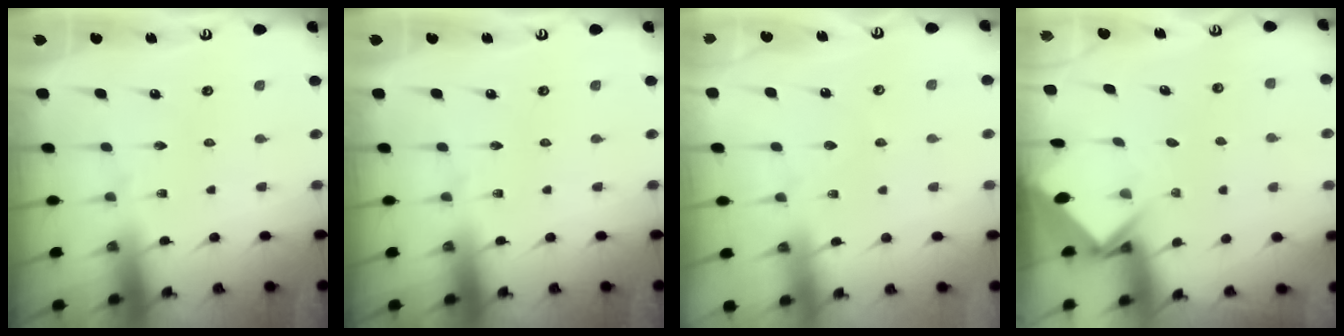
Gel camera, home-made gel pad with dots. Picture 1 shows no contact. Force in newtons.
{"total": 0.0}
{"total": 2.5, "press": 2.4, "slide": 0.5}
{"total": 3.8, "press": 3.8, "slide": 0.1}